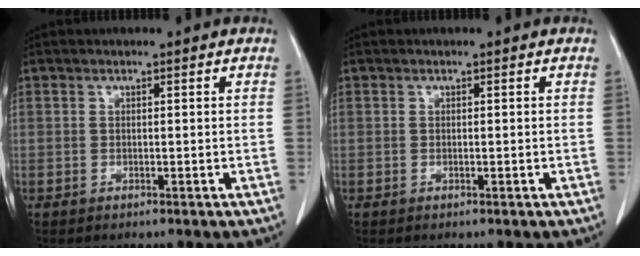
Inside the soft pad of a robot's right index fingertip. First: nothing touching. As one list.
[{"total": 0.0}]